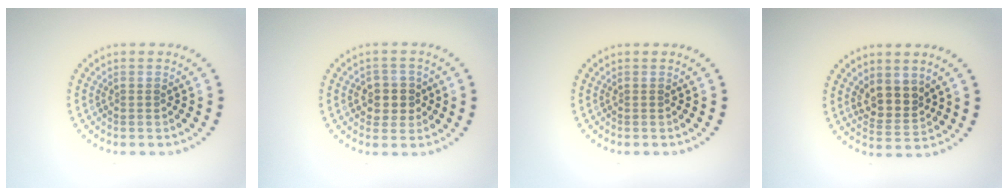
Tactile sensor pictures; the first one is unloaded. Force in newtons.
{"total": 2.9, "press": 2.7, "slide": 0.9}
{"total": 0.0}
{"total": 3.0, "press": 2.5, "slide": 1.6}